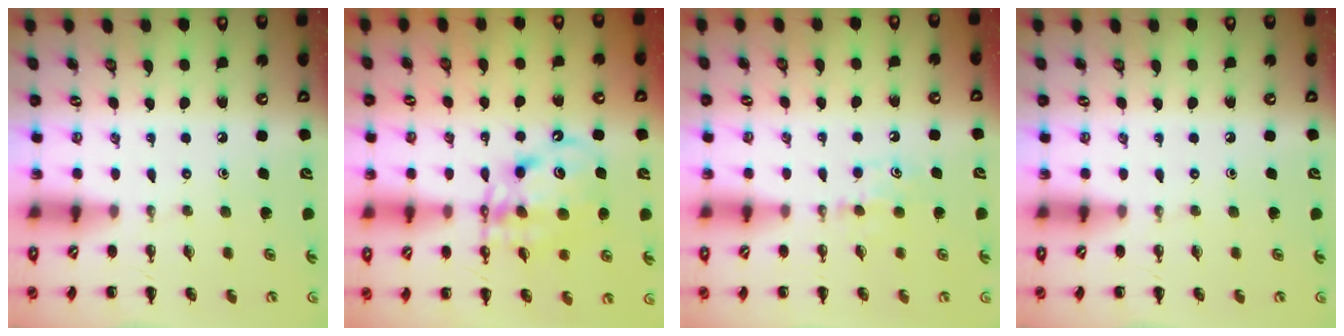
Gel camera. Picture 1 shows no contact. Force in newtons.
{"total": 10.5, "press": 10.0, "slide": 3.0}
{"total": 4.6, "press": 4.4, "slide": 1.3}
{"total": 0.0}